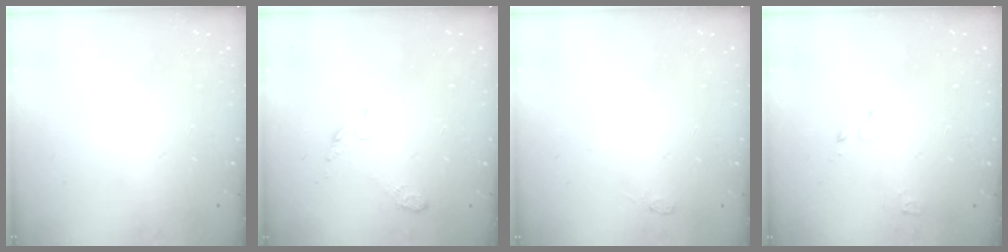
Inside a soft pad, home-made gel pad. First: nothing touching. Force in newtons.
{"total": 4.6, "press": 4.6, "slide": 0.5}
{"total": 4.3, "press": 3.7, "slide": 2.2}
{"total": 2.4, "press": 2.4, "slide": 0.3}